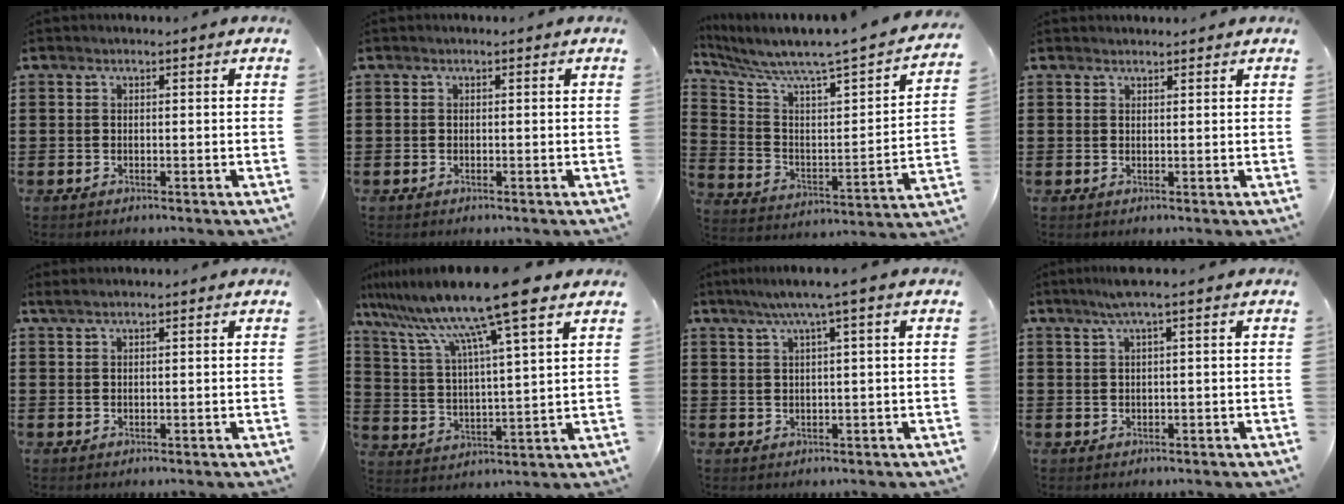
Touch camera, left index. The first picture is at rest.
{"total": 0.0}
{"total": 4.7, "force": [4.0, -0.1, 2.4], "torque": [-0.071, -0.051, 0.056]}
{"total": 1.1, "force": [1.1, 0.2, 0.0], "torque": [-0.003, 0.000, 0.021]}
{"total": 1.3, "force": [1.1, 0.1, 0.7], "torque": [-0.015, 0.000, 0.021]}
{"total": 13.1, "force": [10.2, -0.3, 8.1], "torque": [-0.193, -0.049, 0.166]}
{"total": 3.4, "force": [1.6, -0.4, 3.0], "torque": [-0.060, -0.003, 0.024]}
{"total": 2.5, "force": [1.3, -0.3, 2.2], "torque": [-0.041, 0.000, 0.023]}